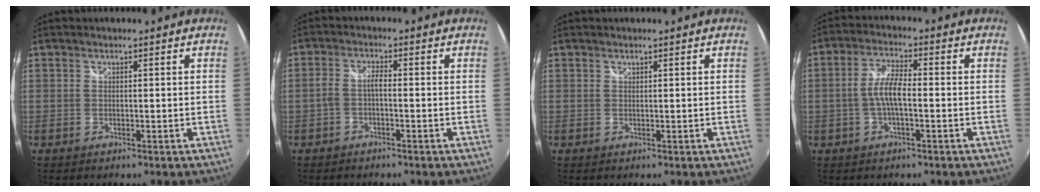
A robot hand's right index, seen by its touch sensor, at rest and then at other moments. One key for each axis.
{"total": 2.4, "fx": -1.1, "fy": 0.6, "fz": 2.1, "tx": -0.049, "ty": 0.007, "tz": -0.022}
{"total": 0.0}
{"total": 5.5, "fx": -1.1, "fy": 1.4, "fz": 5.2, "tx": -0.108, "ty": 0.010, "tz": -0.021}